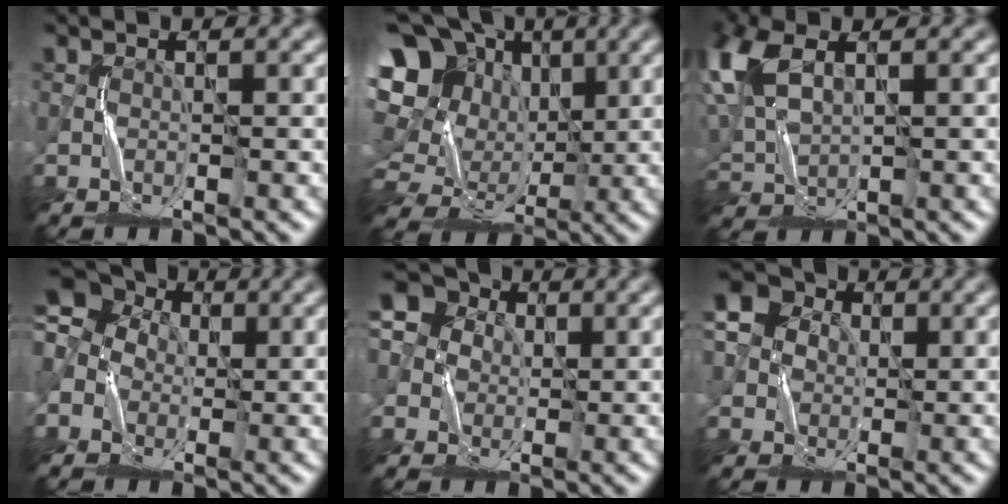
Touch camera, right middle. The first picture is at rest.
{"total": 16.4, "force": [4.5, 13.9, 7.5], "torque": [-0.207, 0.037, 0.081]}
{"total": 7.3, "force": [3.0, 4.1, 5.2], "torque": [-0.159, 0.010, 0.065]}
{"total": 7.3, "force": [1.0, 6.2, 3.8], "torque": [-0.081, 0.024, -0.013]}
{"total": 5.9, "force": [0.9, 5.4, 2.1], "torque": [-0.044, 0.029, -0.015]}
{"total": 5.5, "force": [0.9, 5.1, 1.8], "torque": [-0.031, 0.027, -0.010]}